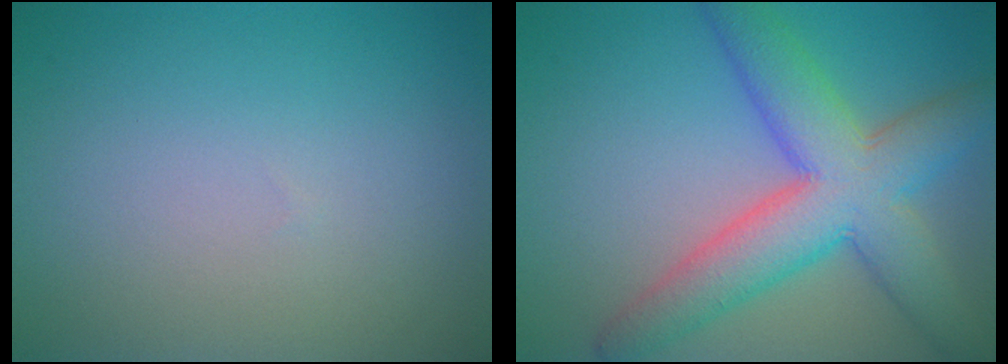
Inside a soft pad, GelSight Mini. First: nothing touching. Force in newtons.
{"total": 8.4, "press": 8.4, "slide": 0.4}